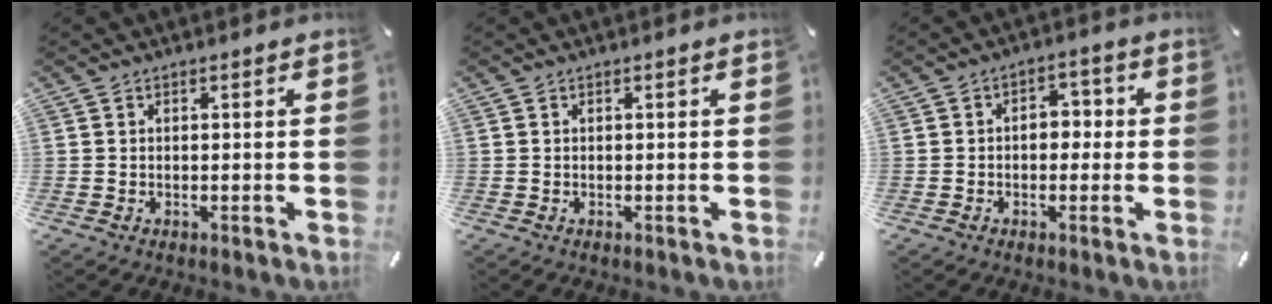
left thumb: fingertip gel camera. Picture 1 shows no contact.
{"total": 0.0}
{"total": 5.1, "force": [-0.4, 3.5, 3.6], "torque": [-0.047, 0.006, -0.017]}